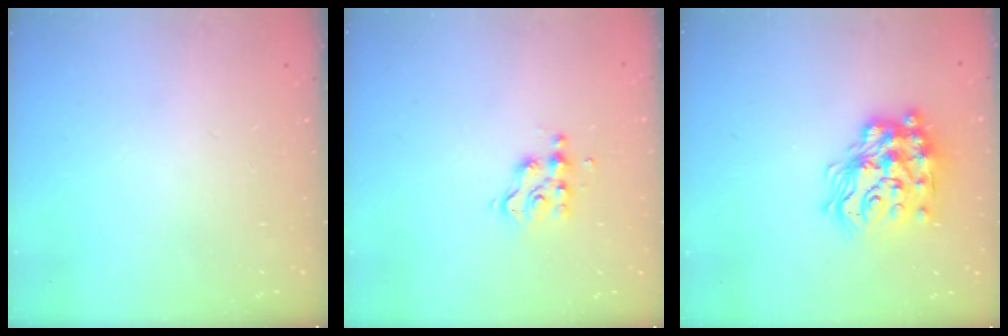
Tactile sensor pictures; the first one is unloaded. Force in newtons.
{"total": 5.4, "press": 5.4, "slide": 0.4}
{"total": 20.2, "press": 20.2, "slide": 1.2}